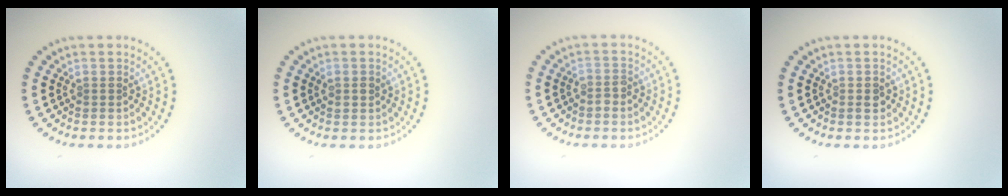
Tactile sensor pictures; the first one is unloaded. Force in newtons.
{"total": 1.0, "press": 1.0, "slide": 0.2}
{"total": 1.0, "press": 0.9, "slide": 0.5}
{"total": 1.2, "press": 1.1, "slide": 0.4}